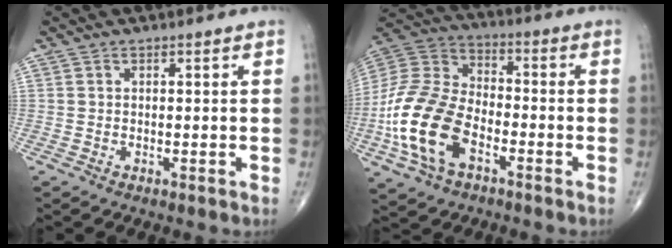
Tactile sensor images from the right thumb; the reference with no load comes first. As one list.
[{"total": 19.0, "force": [-6.5, 11.3, 13.8], "torque": [-0.278, 0.031, -0.128]}]